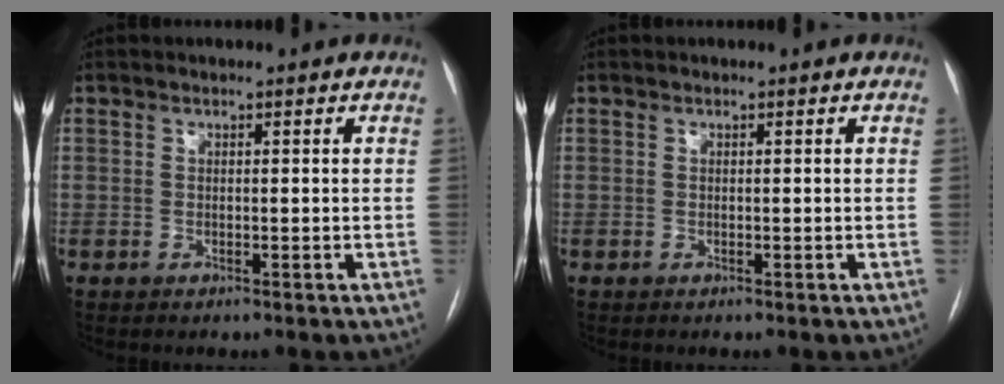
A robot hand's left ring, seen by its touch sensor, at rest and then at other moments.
{"total": 0.0}